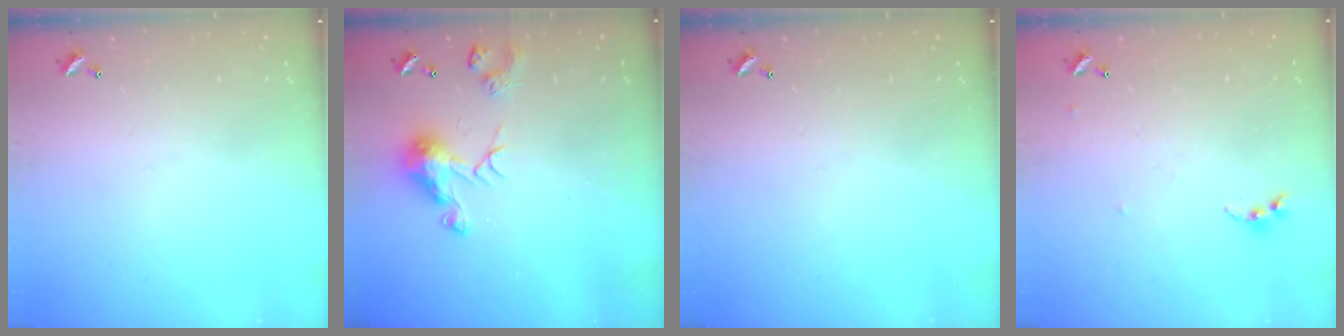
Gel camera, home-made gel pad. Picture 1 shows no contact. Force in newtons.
{"total": 7.8, "press": 7.7, "slide": 0.7}
{"total": 0.0}
{"total": 5.1, "press": 5.0, "slide": 0.5}